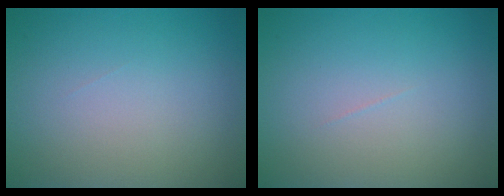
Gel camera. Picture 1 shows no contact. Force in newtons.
{"total": 0.0}